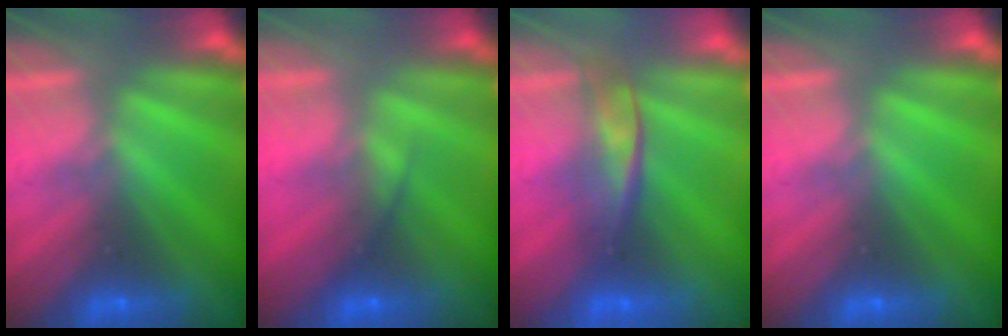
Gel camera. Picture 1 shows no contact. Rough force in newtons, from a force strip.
{"total": 2.3}
{"total": 2.2}
{"total": 0.0}